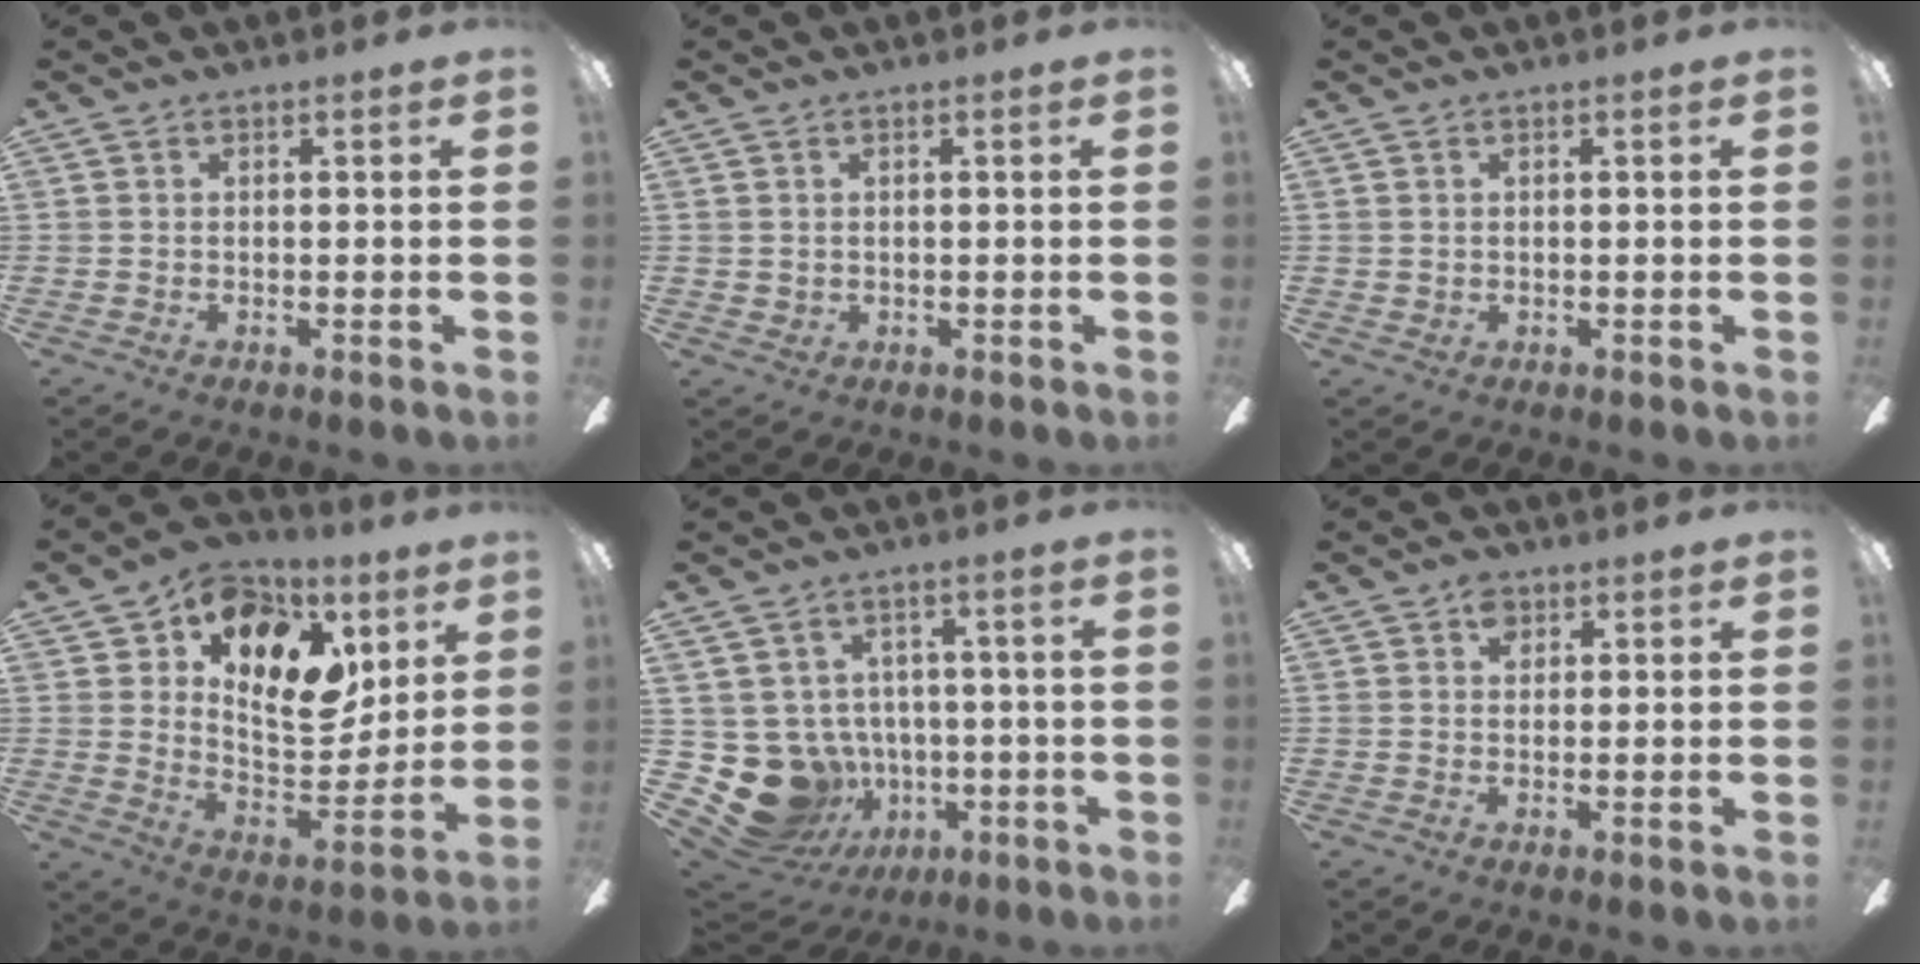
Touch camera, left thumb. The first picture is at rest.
{"total": 1.2, "force": [0.5, 1.0, 0.3], "torque": [-0.007, 0.005, 0.008]}
{"total": 0.8, "force": [0.3, 0.7, 0.3], "torque": [-0.005, 0.005, 0.003]}
{"total": 16.0, "force": [7.8, 9.4, 10.3], "torque": [-0.154, -0.034, 0.138]}
{"total": 13.6, "force": [-3.5, 12.0, 5.3], "torque": [-0.135, 0.010, -0.041]}
{"total": 3.2, "force": [1.5, 2.3, 1.7], "torque": [-0.020, -0.001, 0.024]}